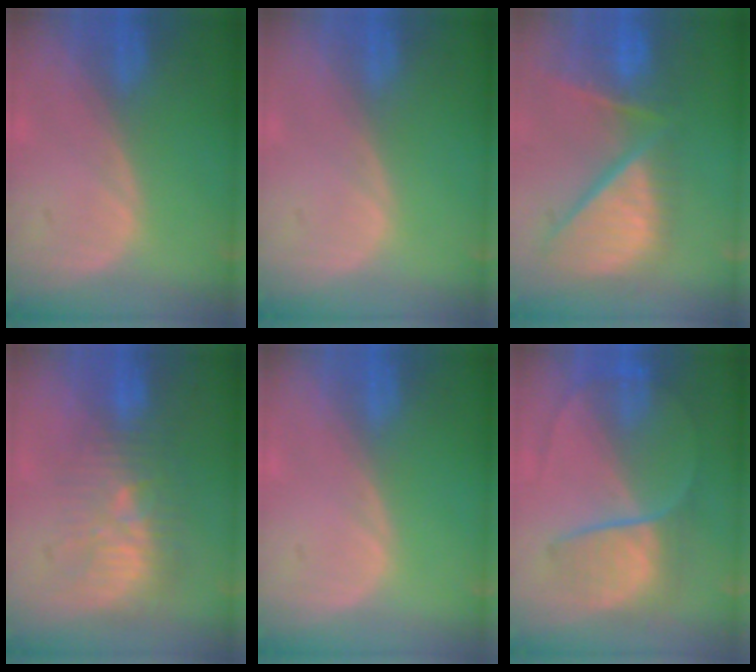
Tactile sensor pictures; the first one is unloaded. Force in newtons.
{"total": 0.0}
{"total": 12.7, "press": 10.5, "slide": 7.1}
{"total": 9.6, "press": 8.6, "slide": 4.2}
{"total": 0.0}
{"total": 7.3, "press": 6.8, "slide": 2.6}